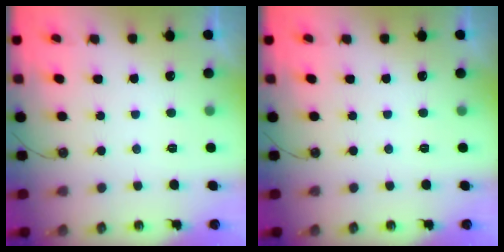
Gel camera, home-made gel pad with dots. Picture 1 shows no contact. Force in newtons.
{"total": 0.0}